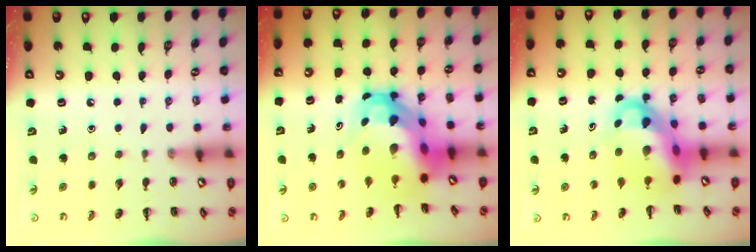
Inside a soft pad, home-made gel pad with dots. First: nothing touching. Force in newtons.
{"total": 11.2, "press": 10.7, "slide": 3.1}
{"total": 9.3, "press": 9.0, "slide": 2.4}